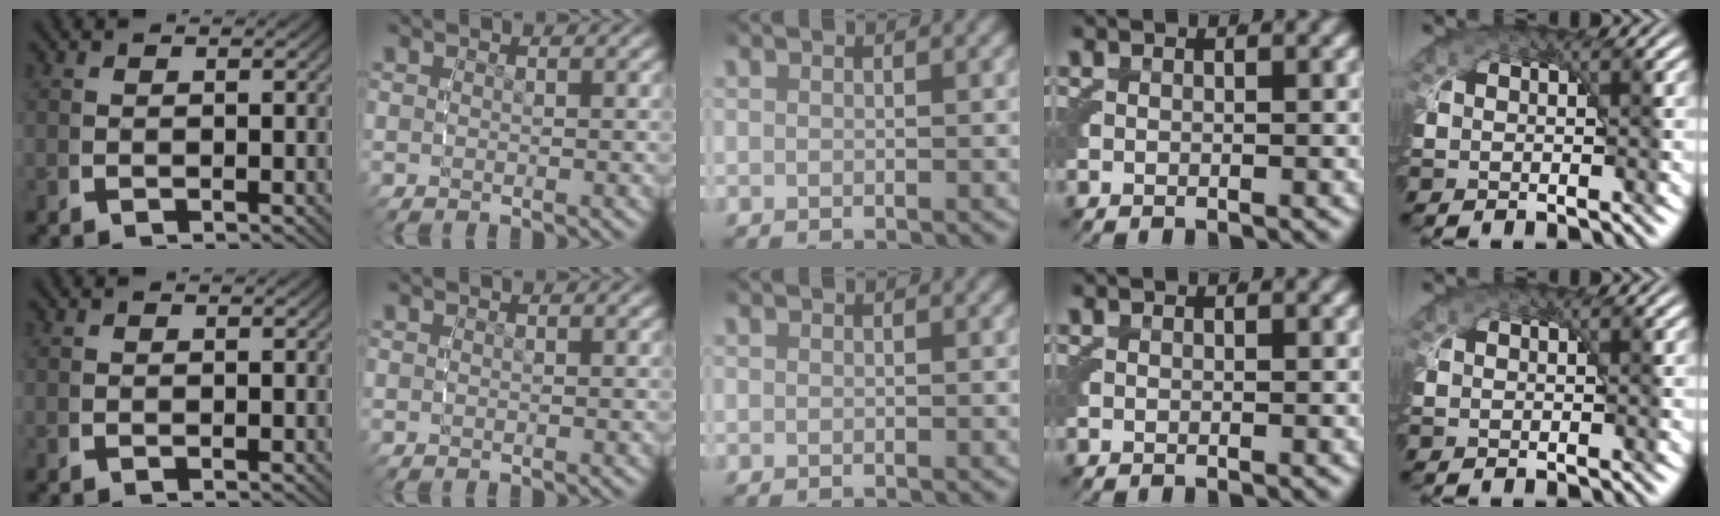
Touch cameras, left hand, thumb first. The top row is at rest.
{}